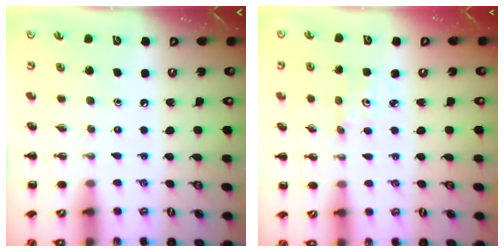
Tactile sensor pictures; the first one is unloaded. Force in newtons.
{"total": 1.2, "press": 1.1, "slide": 0.4}